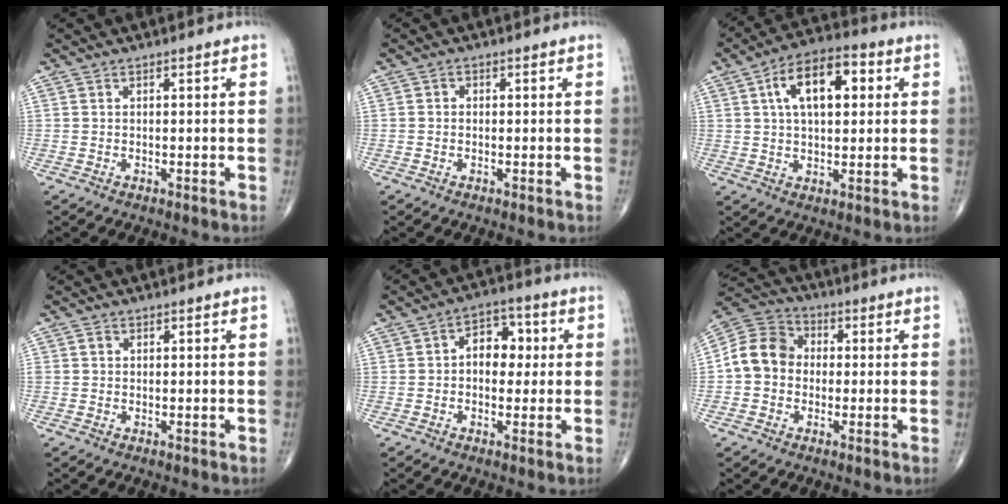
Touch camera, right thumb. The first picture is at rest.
{"total": 0.8, "force": [-0.1, 0.7, 0.3], "torque": [0.002, 0.003, -0.006]}
{"total": 12.8, "force": [3.4, 6.7, 10.4], "torque": [-0.155, 0.017, 0.048]}
{"total": 0.9, "force": [0.2, 0.8, 0.4], "torque": [-0.002, 0.002, 0.002]}
{"total": 7.5, "force": [0.6, 5.3, 5.2], "torque": [-0.039, 0.019, 0.001]}
{"total": 9.8, "force": [-0.5, 8.4, 5.1], "torque": [-0.080, 0.033, -0.023]}